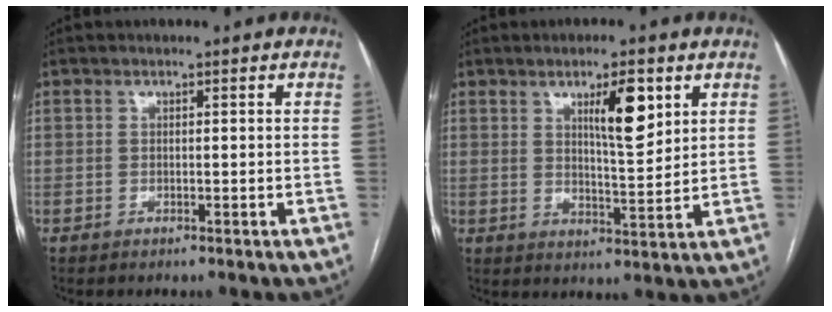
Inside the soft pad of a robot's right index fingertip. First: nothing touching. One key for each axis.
{"total": 7.3, "fx": 3.4, "fy": 1.4, "fz": 6.3, "tx": -0.104, "ty": -0.002, "tz": 0.056}